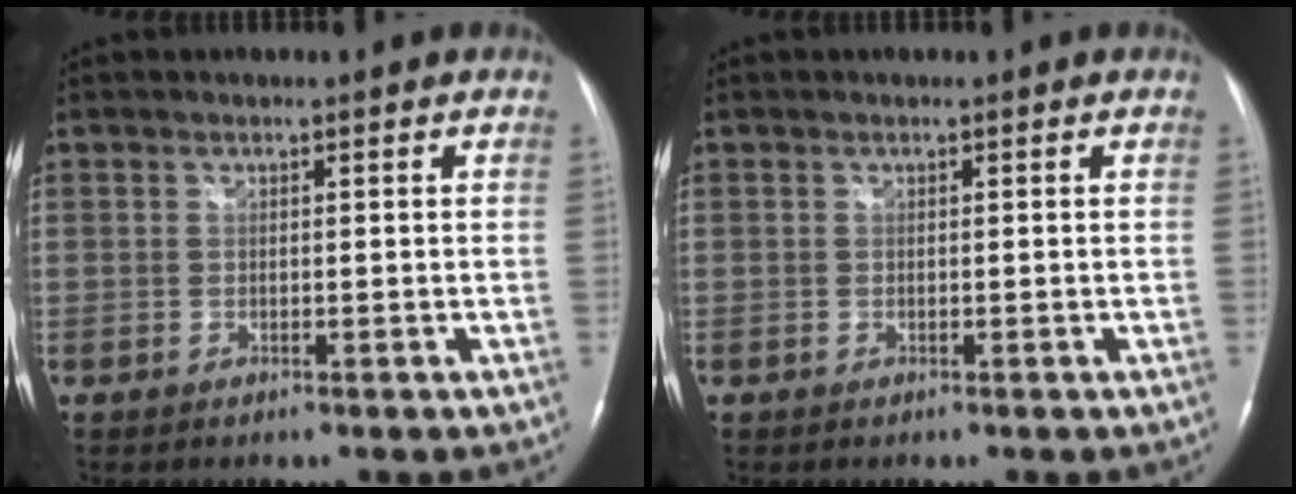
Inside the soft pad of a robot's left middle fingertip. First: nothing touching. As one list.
[{"total": 0.0}]